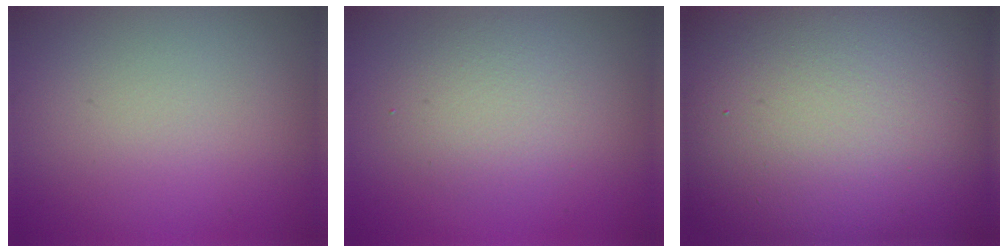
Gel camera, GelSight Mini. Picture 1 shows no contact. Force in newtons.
{"total": 2.8, "press": 2.8, "slide": 0.2}
{"total": 23.6, "press": 23.6, "slide": 1.1}